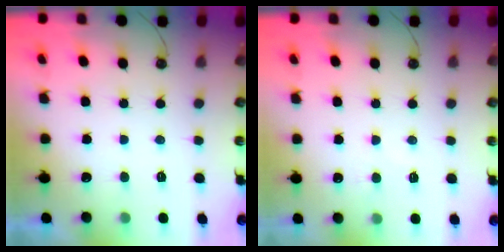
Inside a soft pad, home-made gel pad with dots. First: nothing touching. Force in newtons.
{"total": 4.8, "press": 4.7, "slide": 0.6}